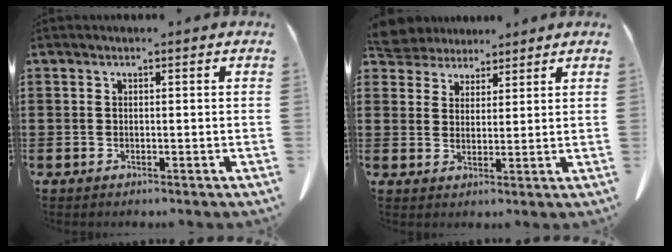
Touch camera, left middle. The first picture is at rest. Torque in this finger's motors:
{"motor_torque": [0.74, 0.26, 0.06, 0.01]}